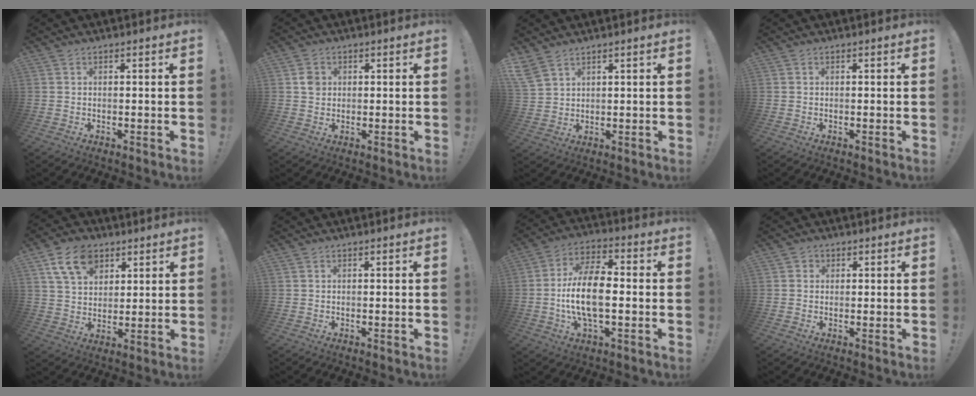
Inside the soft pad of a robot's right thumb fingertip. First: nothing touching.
{"total": 3.0, "force": [0.7, 2.7, 1.1], "torque": [-0.004, -0.002, 0.009]}
{"total": 5.4, "force": [4.1, 2.6, 2.4], "torque": [-0.054, -0.014, 0.083]}
{"total": 0.0}
{"total": 12.4, "force": [6.5, 8.5, 6.3], "torque": [-0.105, -0.019, 0.125]}
{"total": 0.0}
{"total": 14.3, "force": [-2.1, 6.7, 12.4], "torque": [-0.243, 0.005, -0.044]}
{"total": 1.6, "force": [0.5, 1.5, 0.3], "torque": [-0.004, 0.000, 0.008]}